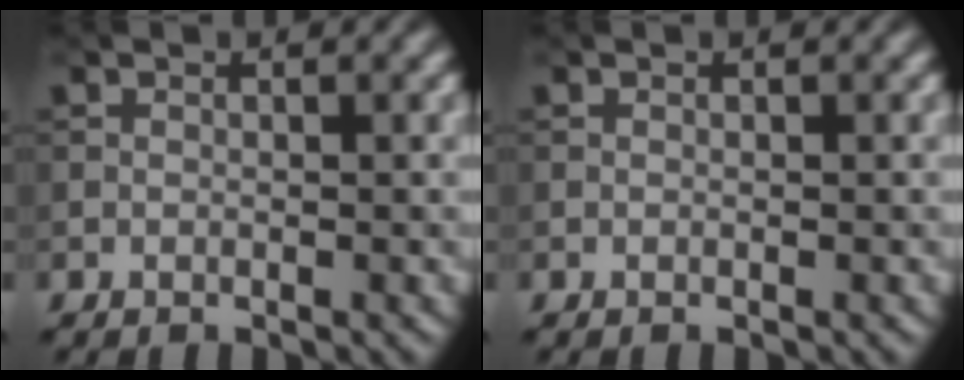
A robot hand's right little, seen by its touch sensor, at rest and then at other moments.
{"total": 0.0}